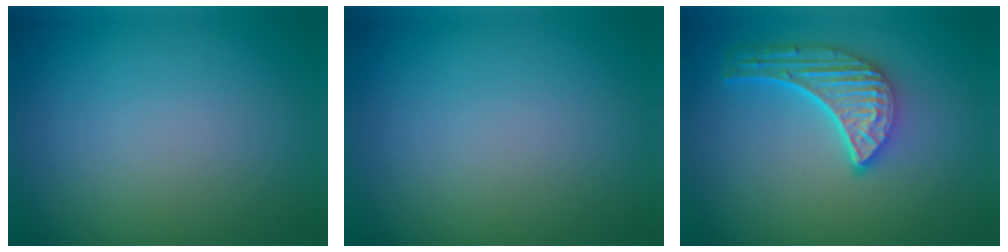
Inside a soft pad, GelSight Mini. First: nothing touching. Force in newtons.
{"total": 0.0}
{"total": 5.0, "press": 3.9, "slide": 3.2}